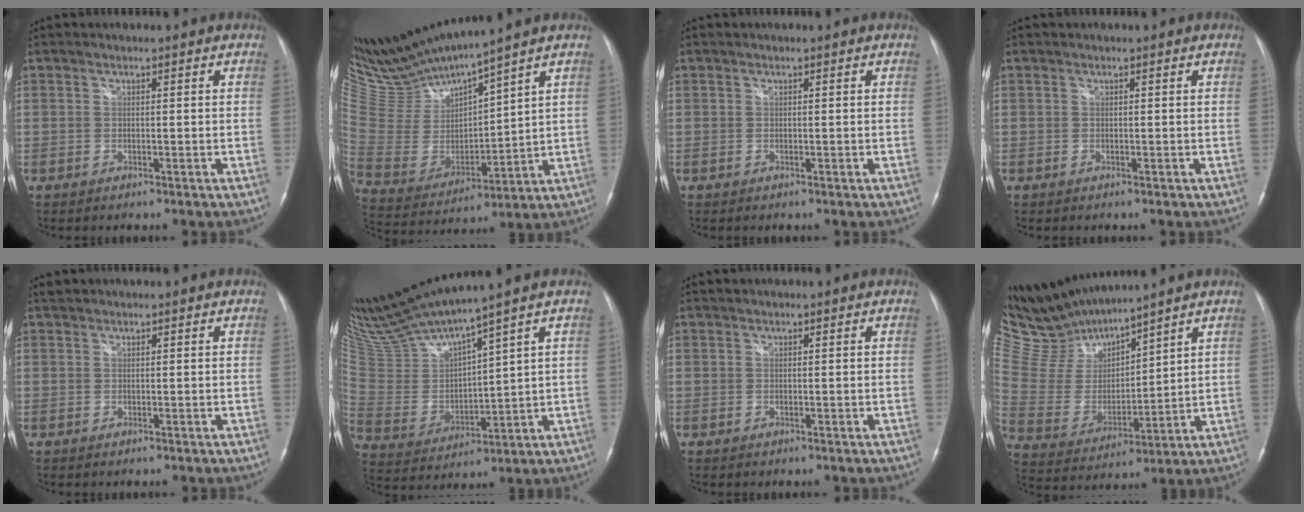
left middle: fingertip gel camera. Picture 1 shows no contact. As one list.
[{"total": 13.2, "force": [12.6, -0.6, 4.0], "torque": [-0.096, -0.016, 0.265]}, {"total": 0.0}, {"total": 0.0}, {"total": 0.8, "force": [0.8, 0.2, 0.0], "torque": [-0.009, 0.012, 0.018]}, {"total": 16.7, "force": [14.8, -0.4, 7.7], "torque": [-0.158, -0.022, 0.300]}, {"total": 0.0}, {"total": 11.7, "force": [11.5, 0.8, 1.9], "torque": [-0.068, 0.002, 0.249]}]